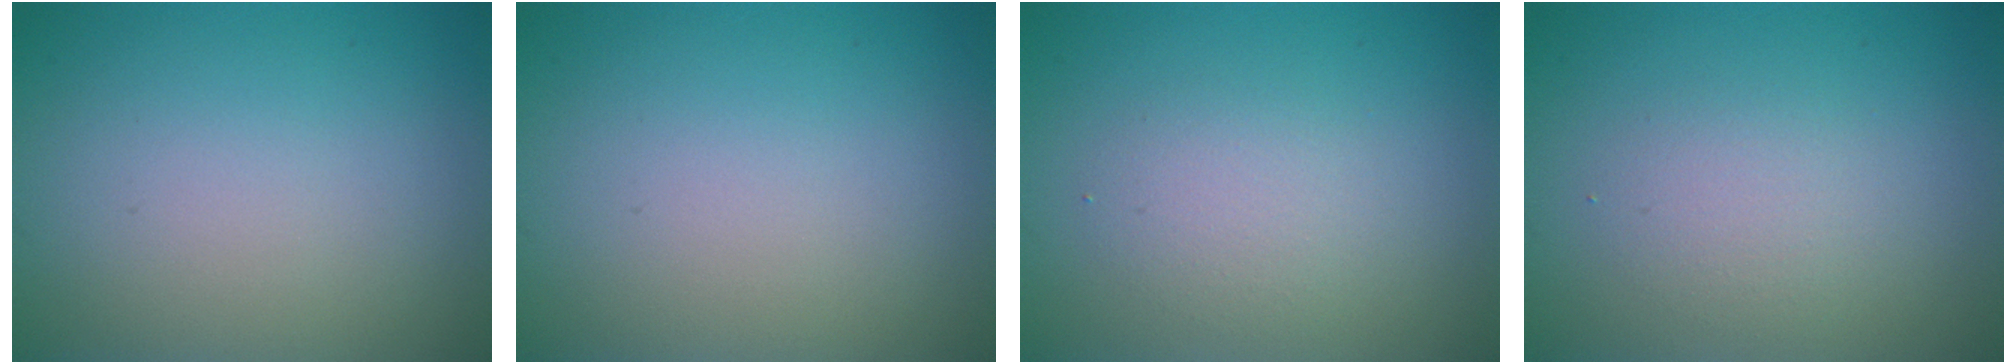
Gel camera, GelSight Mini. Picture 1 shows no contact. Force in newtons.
{"total": 0.0}
{"total": 2.1, "press": 2.1, "slide": 0.0}
{"total": 2.0, "press": 2.0, "slide": 0.1}